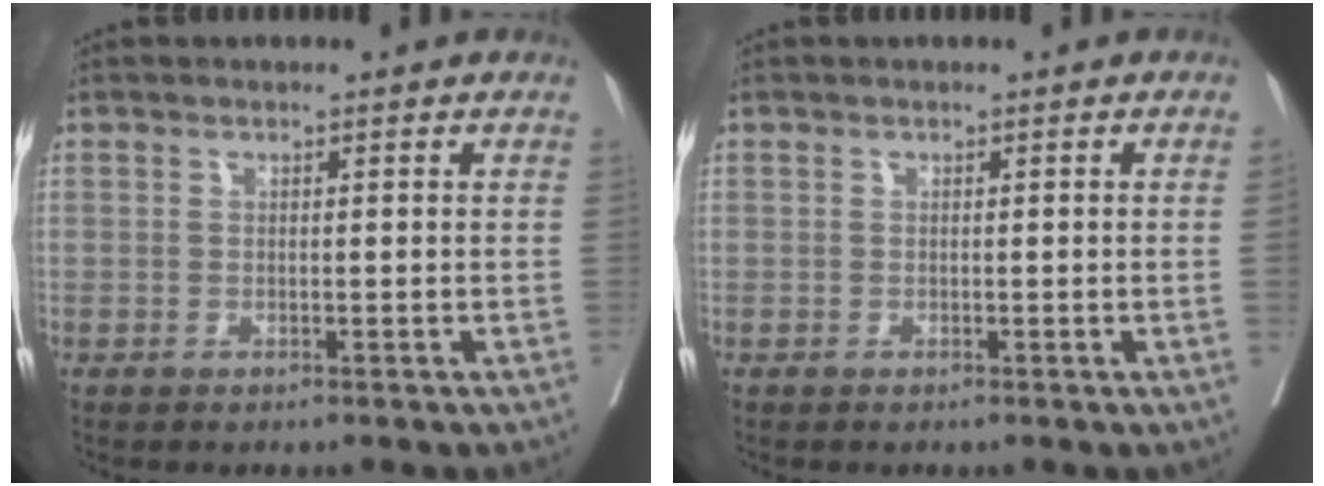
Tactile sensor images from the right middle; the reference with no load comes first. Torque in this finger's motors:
{"motor_torque": [0.46, -0.19, -0.33, -0.07]}